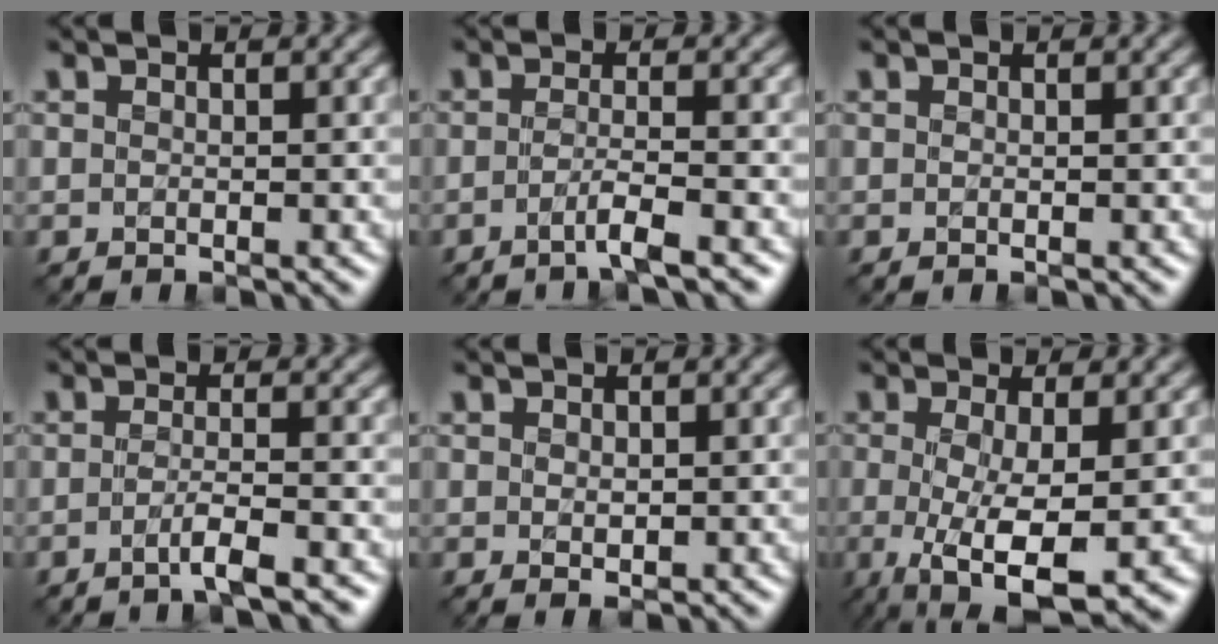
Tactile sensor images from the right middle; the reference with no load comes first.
{"total": 2.7, "force": [-1.5, 0.3, 2.2], "torque": [-0.032, 0.003, -0.038]}
{"total": 0.0}
{"total": 2.9, "force": [-1.7, 0.4, 2.4], "torque": [-0.035, 0.004, -0.040]}
{"total": 0.8, "force": [0.2, 0.5, 0.6], "torque": [-0.014, -0.003, 0.008]}
{"total": 7.1, "force": [-1.6, 1.9, 6.7], "torque": [-0.124, -0.021, -0.020]}